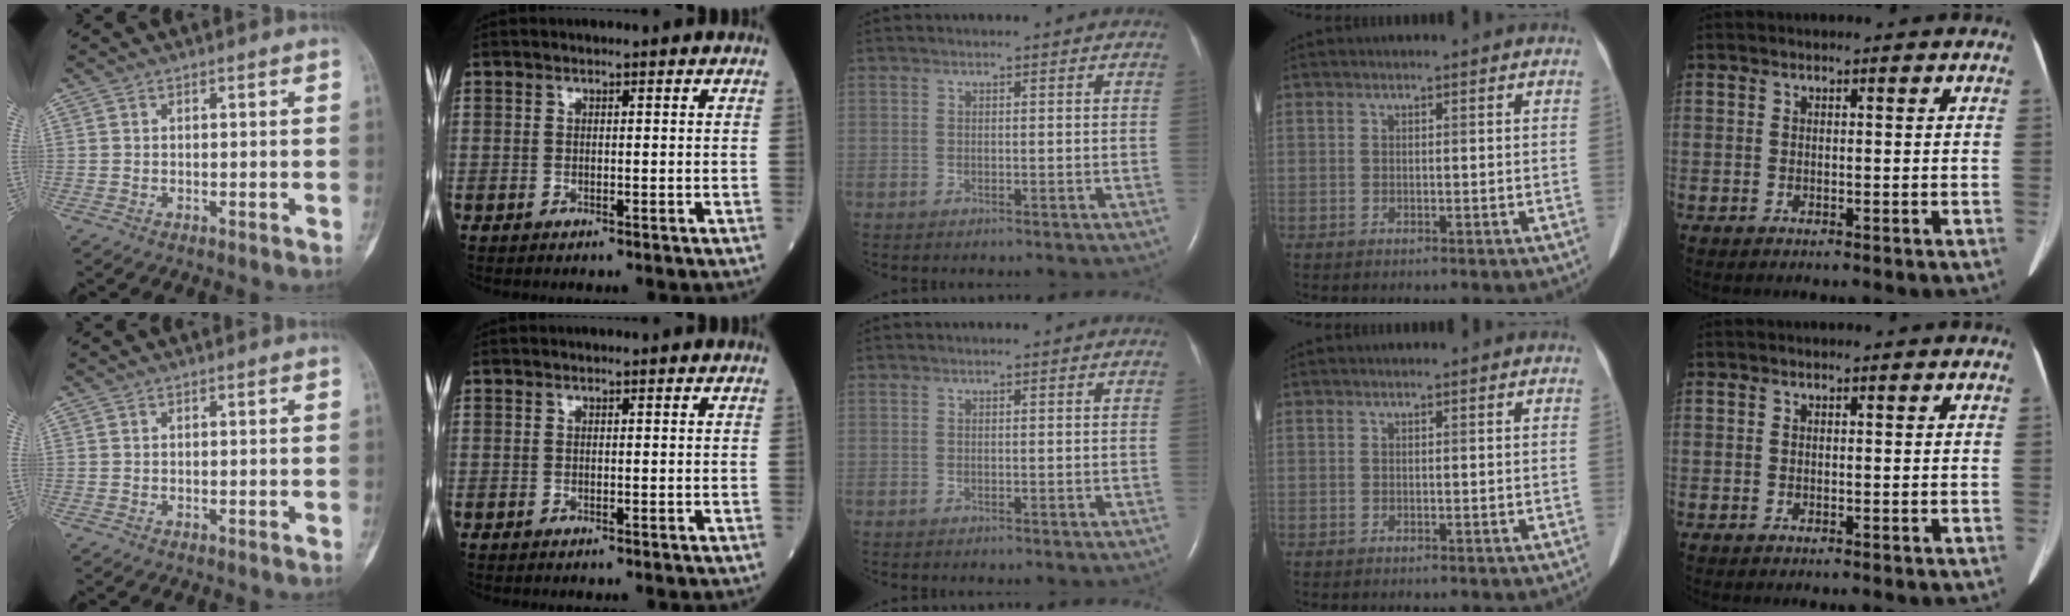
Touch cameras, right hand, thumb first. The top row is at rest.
{}